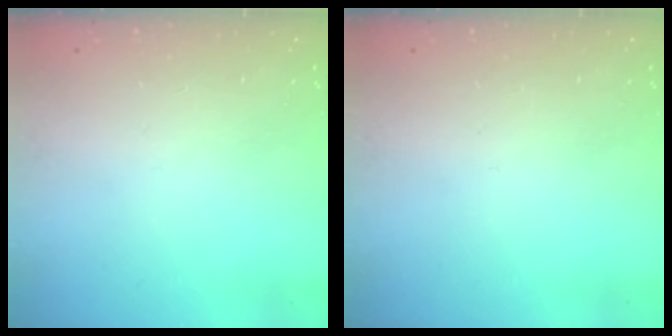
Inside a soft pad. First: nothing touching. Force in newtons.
{"total": 0.0}